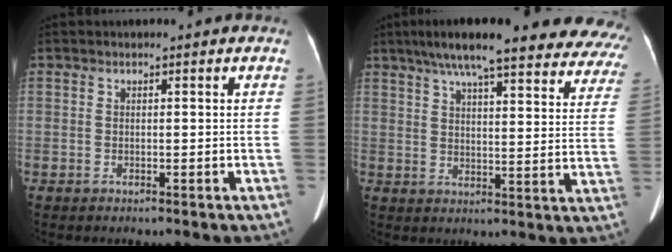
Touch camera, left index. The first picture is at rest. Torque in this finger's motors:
{"motor_torque": [0.94, -1.20, 0.81, 0.12]}